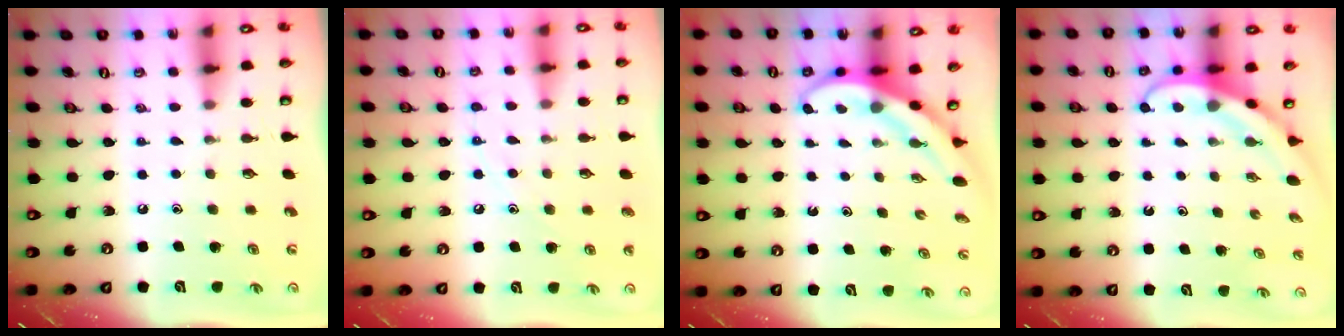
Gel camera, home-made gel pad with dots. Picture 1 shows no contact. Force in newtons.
{"total": 8.2, "press": 8.2, "slide": 0.6}
{"total": 3.9, "press": 3.9, "slide": 0.6}
{"total": 3.9, "press": 3.9, "slide": 0.3}